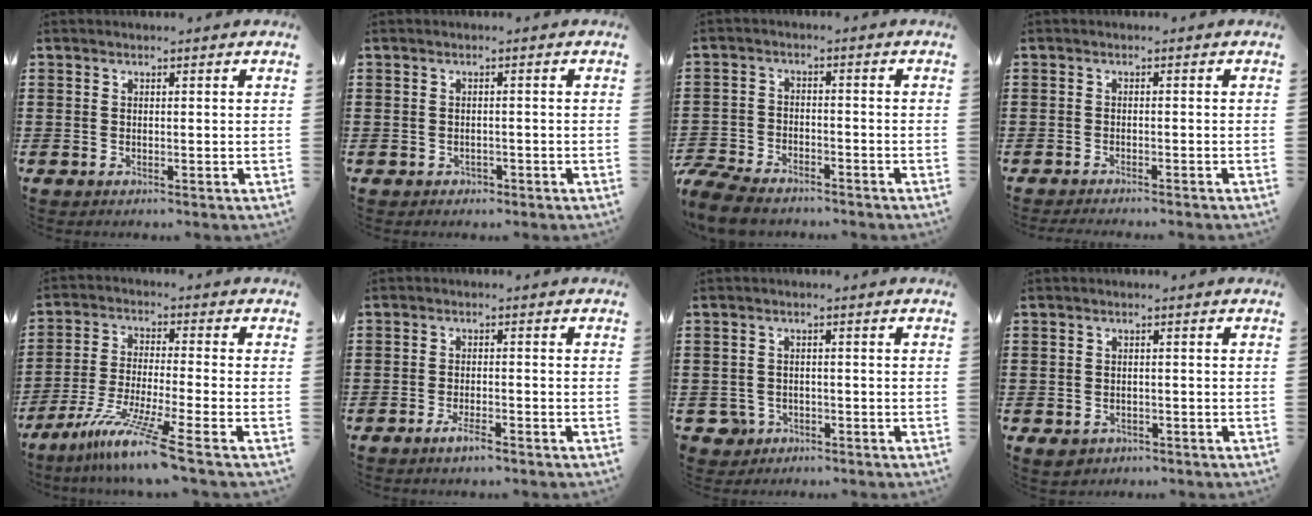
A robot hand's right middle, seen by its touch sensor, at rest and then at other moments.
{"total": 0.6, "force": [-0.5, 0.4, 0.0], "torque": [-0.003, 0.002, -0.011]}
{"total": 6.3, "force": [-5.9, 1.5, 1.8], "torque": [-0.049, 0.008, -0.120]}
{"total": 1.2, "force": [-1.1, -0.1, 0.2], "torque": [-0.004, 0.000, -0.022]}
{"total": 9.3, "force": [-6.9, -0.9, 6.2], "torque": [-0.124, -0.017, -0.139]}
{"total": 2.6, "force": [-1.8, 0.6, 1.9], "torque": [-0.030, 0.003, -0.032]}
{"total": 2.1, "force": [-1.4, 1.5, 0.2], "torque": [-0.020, -0.005, -0.034]}
{"total": 1.4, "force": [-1.0, 0.9, 0.2], "torque": [-0.010, 0.001, -0.024]}